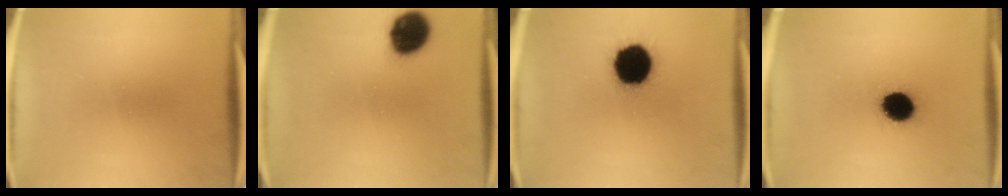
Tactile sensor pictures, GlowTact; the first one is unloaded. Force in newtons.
{"total": 12.1}
{"total": 19.1}
{"total": 10.5}